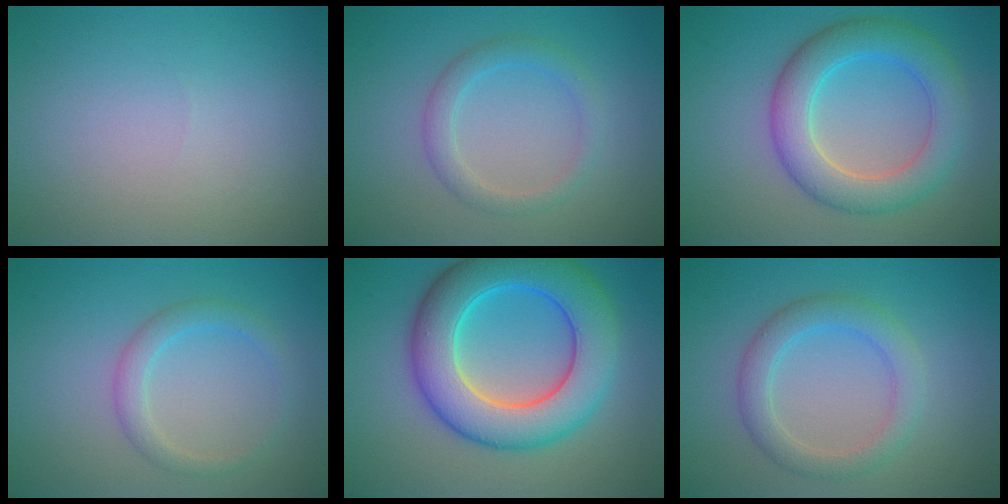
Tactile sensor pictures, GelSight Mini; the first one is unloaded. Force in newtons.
{"total": 2.3, "press": 2.3, "slide": 0.1}
{"total": 6.1, "press": 6.1, "slide": 0.2}
{"total": 2.2, "press": 2.2, "slide": 0.1}
{"total": 9.9, "press": 9.9, "slide": 0.3}
{"total": 3.5, "press": 3.5, "slide": 0.2}